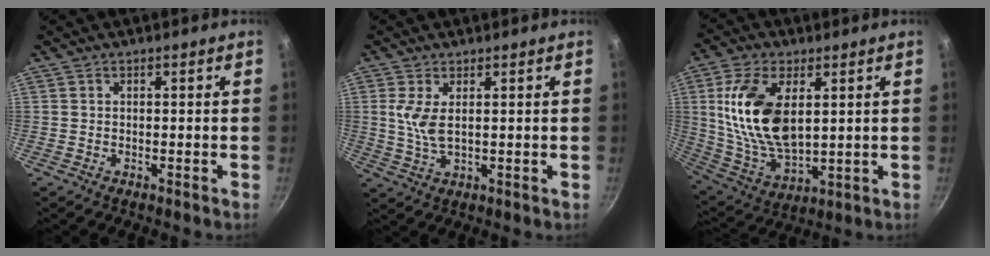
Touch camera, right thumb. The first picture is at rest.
{"total": 5.0, "force": [1.2, 2.1, 4.3], "torque": [-0.094, -0.006, 0.028]}
{"total": 17.5, "force": [3.9, 9.5, 14.2], "torque": [-0.264, -0.019, 0.087]}